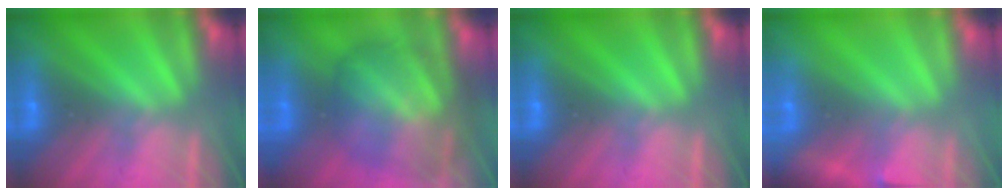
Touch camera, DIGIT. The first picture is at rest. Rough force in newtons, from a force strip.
{"total": 7.8}
{"total": 0.0}
{"total": 7.8}